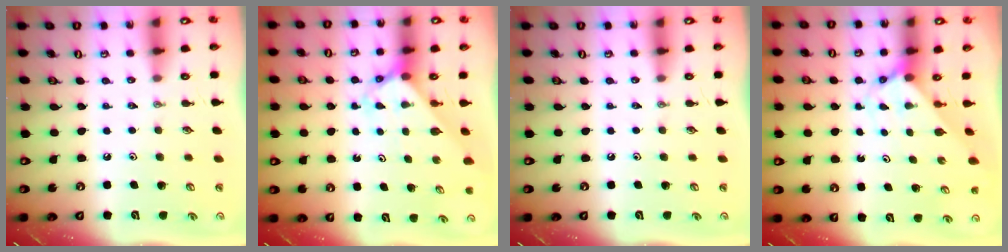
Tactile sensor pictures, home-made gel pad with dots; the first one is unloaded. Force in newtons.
{"total": 2.7, "press": 2.7, "slide": 0.1}
{"total": 0.0}
{"total": 2.3, "press": 2.3, "slide": 0.2}